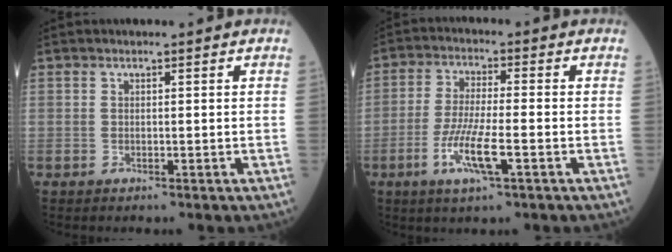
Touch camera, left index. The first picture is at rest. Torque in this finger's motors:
{"motor_torque": [0.66, -0.15, 0.26, 0.17]}